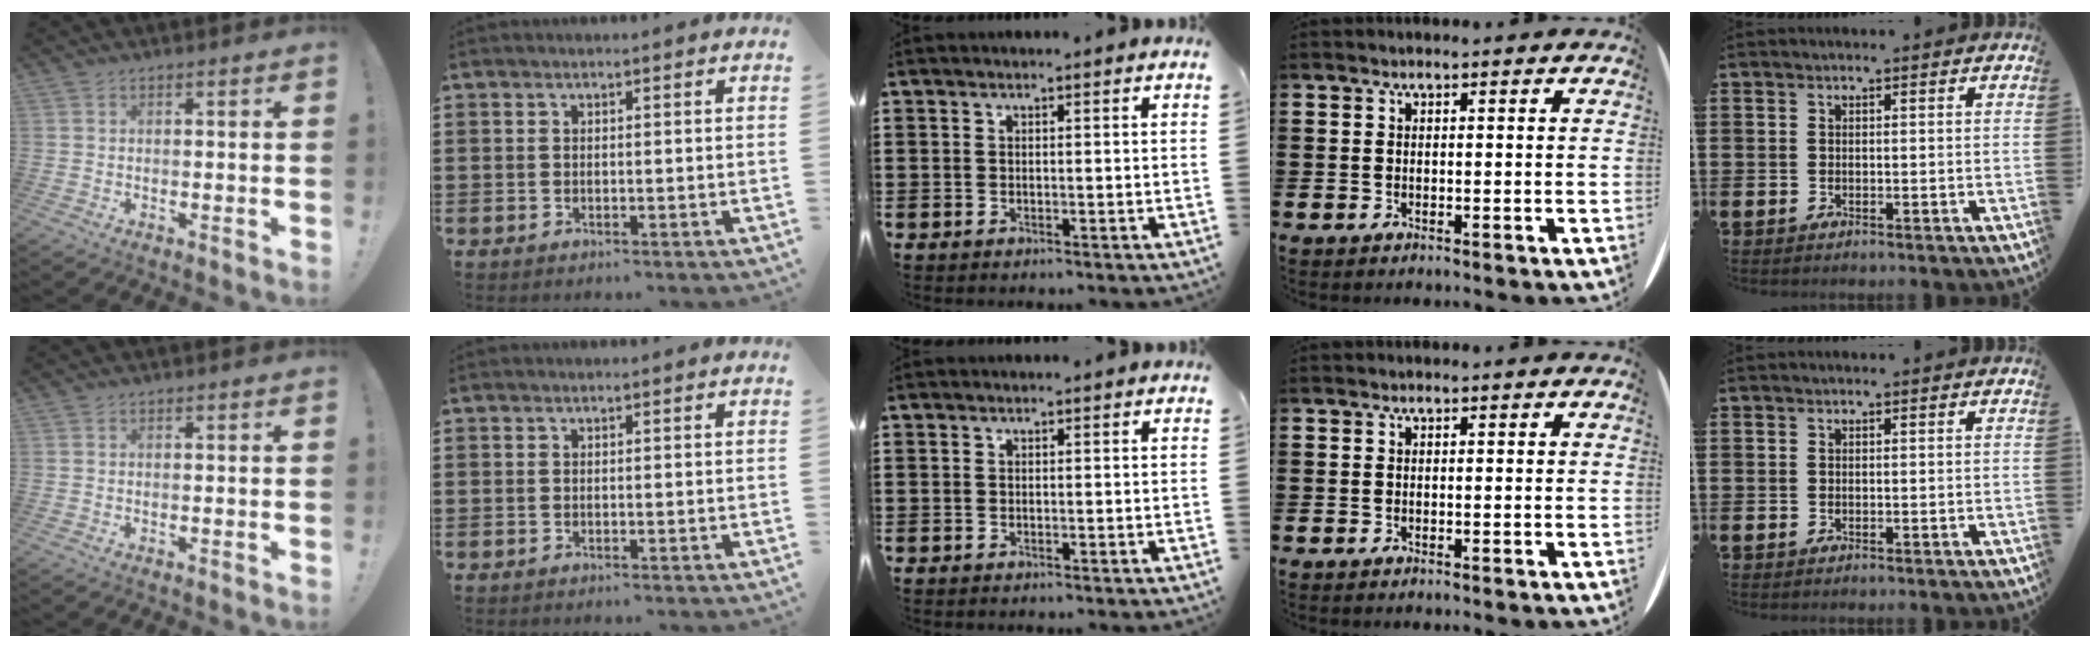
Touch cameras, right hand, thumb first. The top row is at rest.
{}